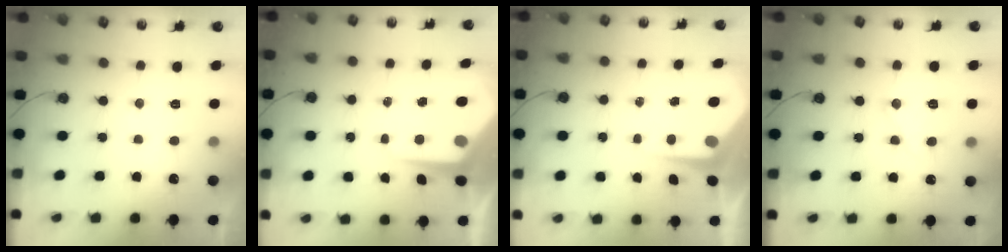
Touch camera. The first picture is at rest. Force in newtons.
{"total": 8.3, "press": 8.3, "slide": 0.4}
{"total": 5.2, "press": 5.2, "slide": 0.4}
{"total": 9.9, "press": 9.9, "slide": 0.8}